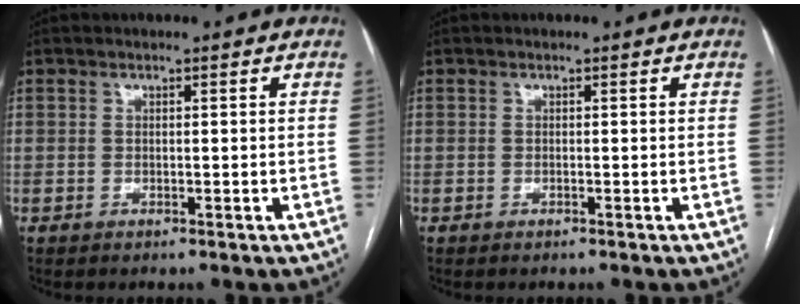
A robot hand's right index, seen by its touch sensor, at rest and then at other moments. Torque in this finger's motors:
{"motor_torque": [-0.14, 0.14, -0.07, 0.00]}